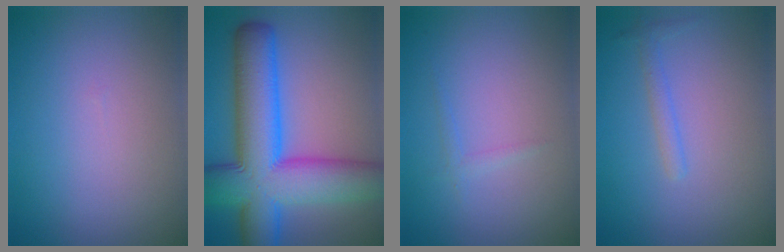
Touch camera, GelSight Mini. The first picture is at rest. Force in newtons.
{"total": 13.3, "press": 13.3, "slide": 0.3}
{"total": 0.8, "press": 0.8, "slide": 0.1}
{"total": 1.2, "press": 1.2, "slide": 0.0}